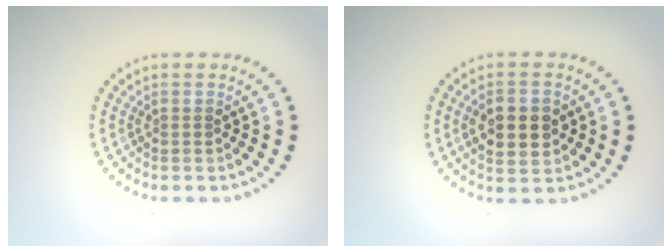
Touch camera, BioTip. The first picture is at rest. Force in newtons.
{"total": 4.5, "press": 4.5, "slide": 0.1}